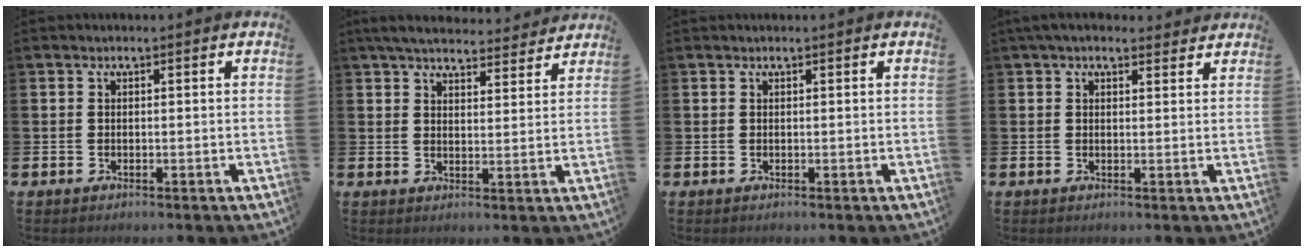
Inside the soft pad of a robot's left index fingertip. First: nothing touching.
{"total": 5.6, "force": [5.3, 1.2, 1.3], "torque": [-0.037, -0.028, 0.094]}
{"total": 0.0}
{"total": 3.2, "force": [2.8, 1.2, 1.1], "torque": [-0.014, -0.008, 0.048]}